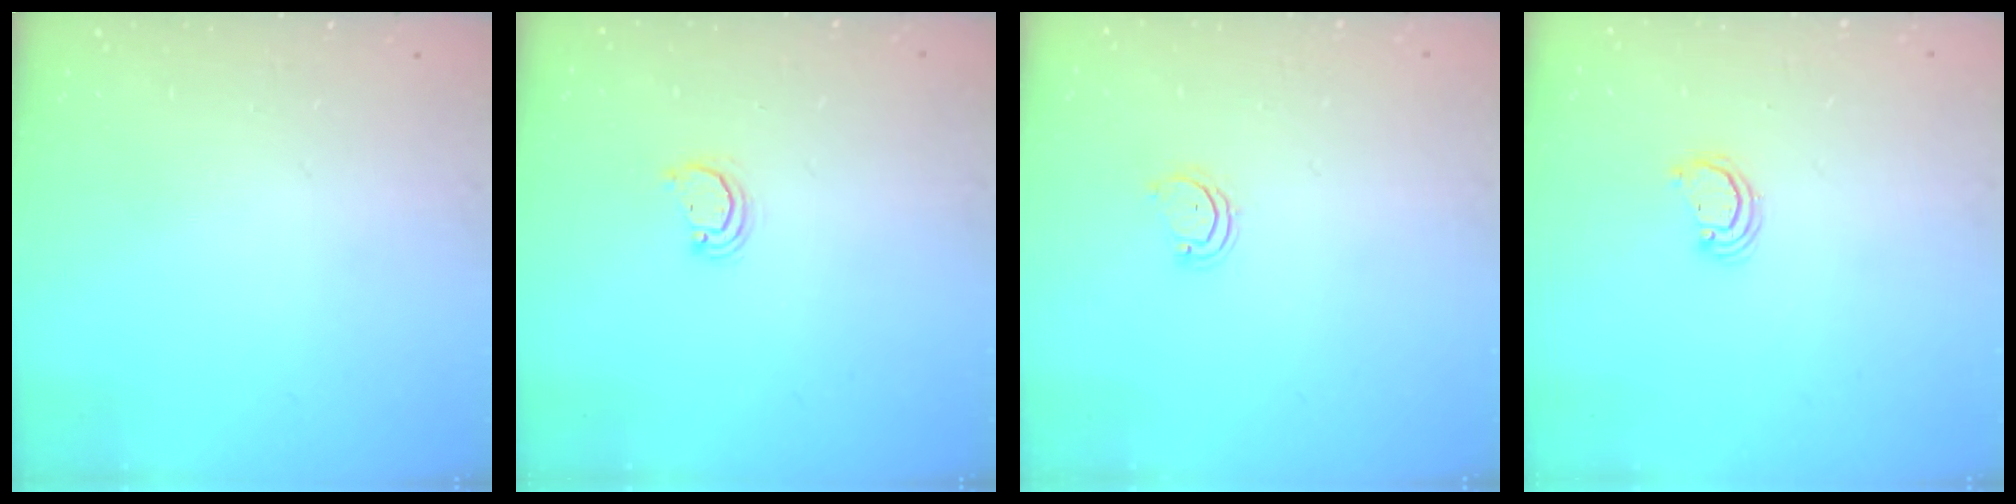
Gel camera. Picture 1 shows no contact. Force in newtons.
{"total": 2.2, "press": 2.2, "slide": 0.3}
{"total": 2.9, "press": 2.9, "slide": 0.3}
{"total": 2.6, "press": 2.6, "slide": 0.2}